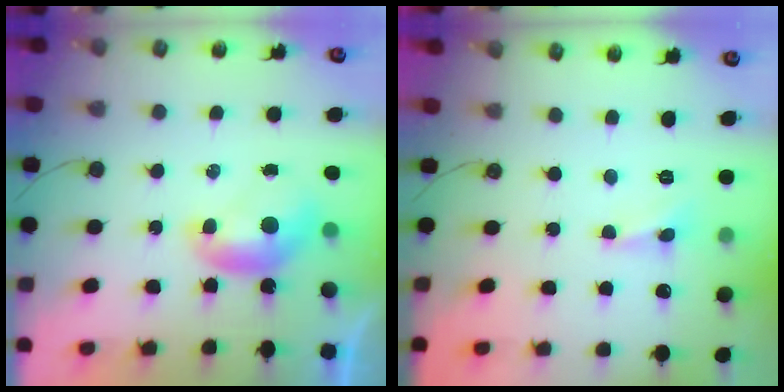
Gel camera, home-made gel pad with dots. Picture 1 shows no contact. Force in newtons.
{"total": 1.2, "press": 1.1, "slide": 0.5}